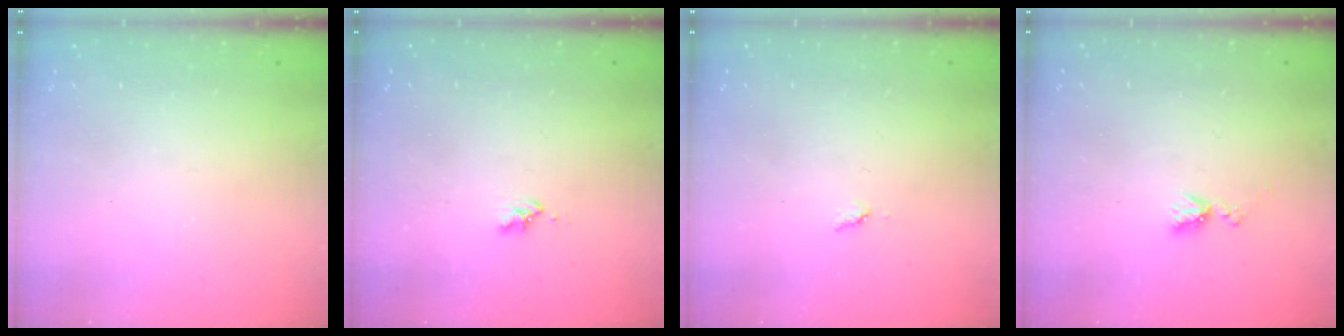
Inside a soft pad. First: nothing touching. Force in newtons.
{"total": 1.7, "press": 1.7, "slide": 0.3}
{"total": 4.4, "press": 4.4, "slide": 0.4}
{"total": 5.8, "press": 5.8, "slide": 0.7}